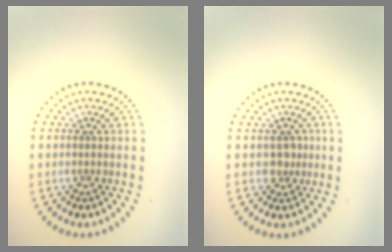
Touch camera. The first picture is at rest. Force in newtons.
{"total": 1.5, "press": 1.4, "slide": 0.7}